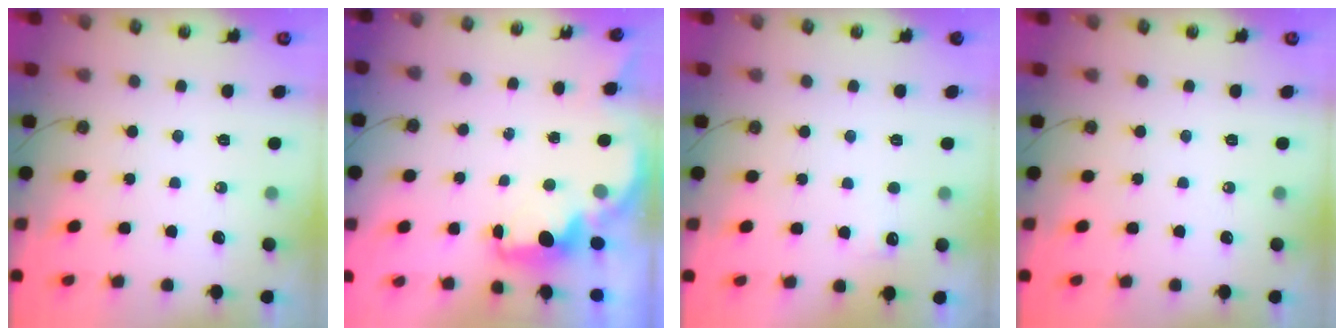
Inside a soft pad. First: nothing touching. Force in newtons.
{"total": 2.8, "press": 2.7, "slide": 0.9}
{"total": 5.3, "press": 5.2, "slide": 1.2}
{"total": 0.0}